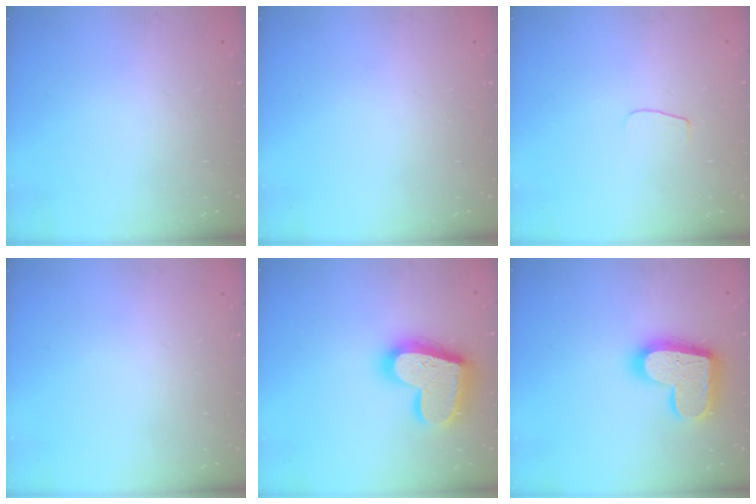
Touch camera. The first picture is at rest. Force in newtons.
{"total": 0.0}
{"total": 3.0, "press": 3.0, "slide": 0.3}
{"total": 0.0}
{"total": 20.4, "press": 20.3, "slide": 1.7}
{"total": 17.7, "press": 17.6, "slide": 1.3}